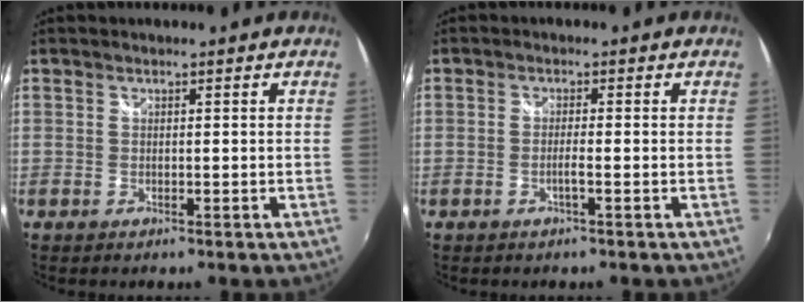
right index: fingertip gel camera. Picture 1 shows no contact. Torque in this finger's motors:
{"motor_torque": [-1.04, 1.10, 0.06, 0.00]}